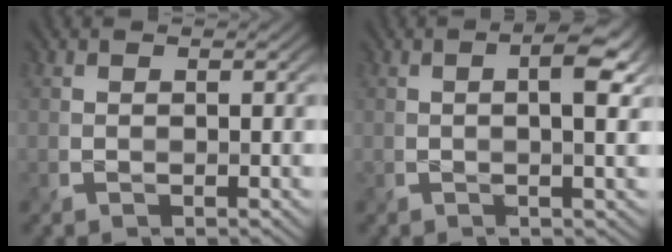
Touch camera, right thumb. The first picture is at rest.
{"total": 4.1, "force": [0.4, 1.0, 4.0], "torque": [-0.064, 0.004, 0.002]}